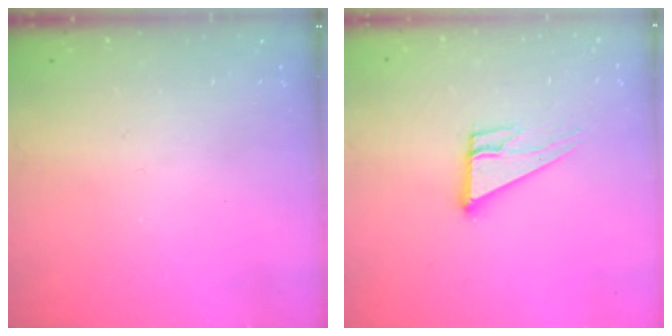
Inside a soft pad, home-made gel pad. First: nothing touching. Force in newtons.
{"total": 10.0, "press": 10.0, "slide": 0.5}